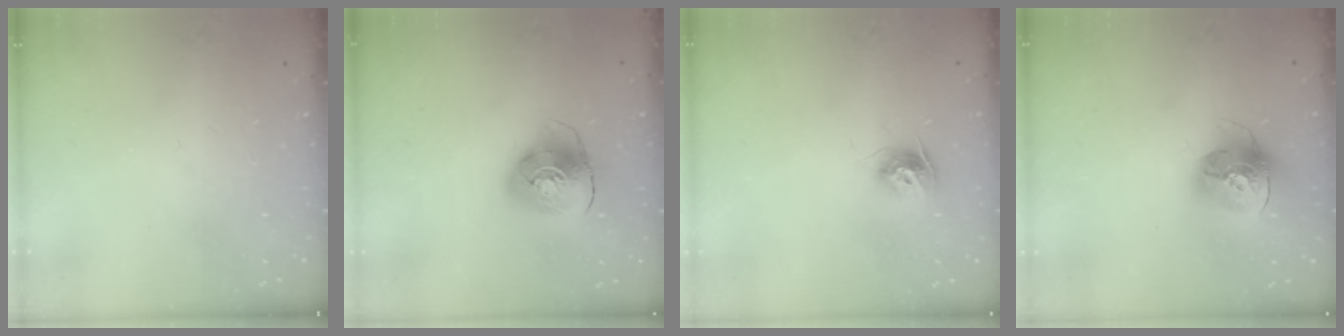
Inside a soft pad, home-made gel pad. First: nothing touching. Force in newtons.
{"total": 9.4, "press": 9.2, "slide": 1.5}
{"total": 9.6, "press": 9.6, "slide": 0.7}
{"total": 16.4, "press": 16.3, "slide": 1.8}